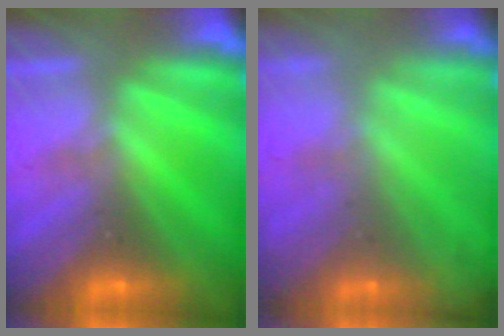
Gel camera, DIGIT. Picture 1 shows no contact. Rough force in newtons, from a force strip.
{"total": 9.0}